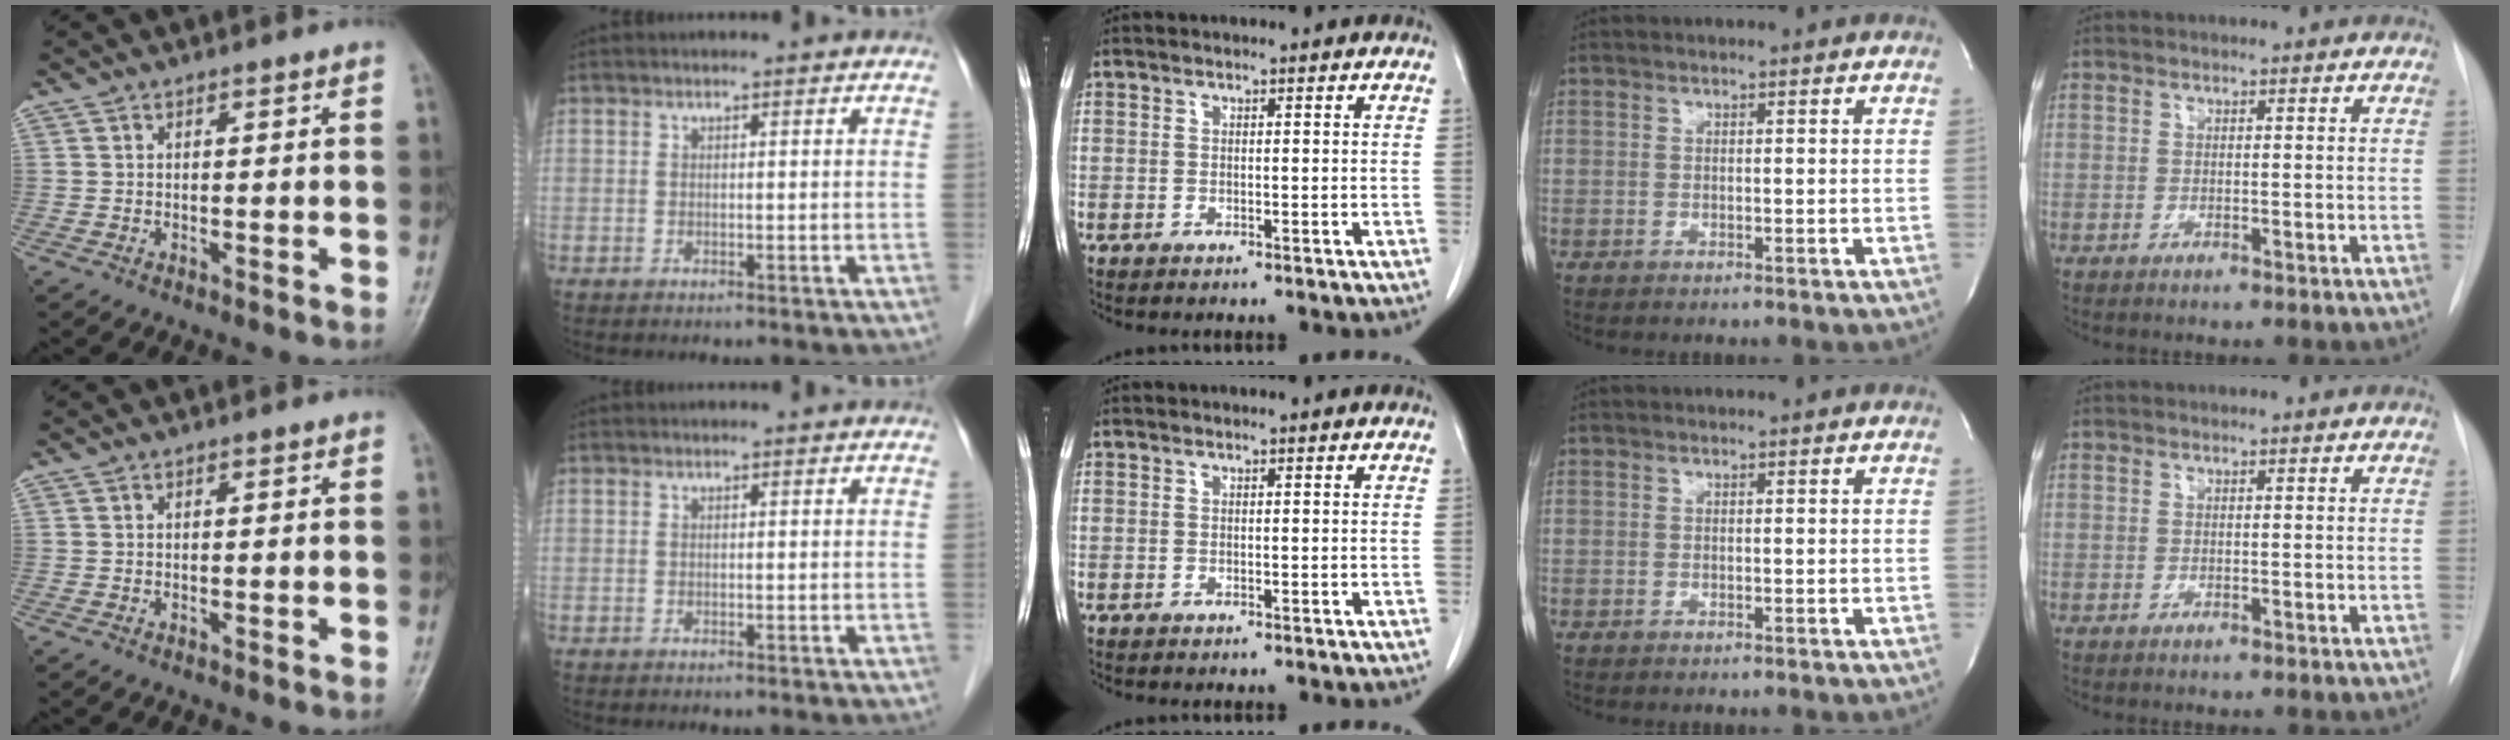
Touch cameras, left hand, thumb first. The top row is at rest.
{}